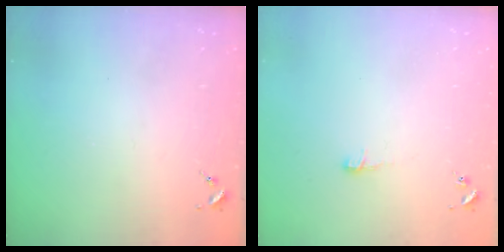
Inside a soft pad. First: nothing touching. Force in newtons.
{"total": 4.6, "press": 4.6, "slide": 0.5}